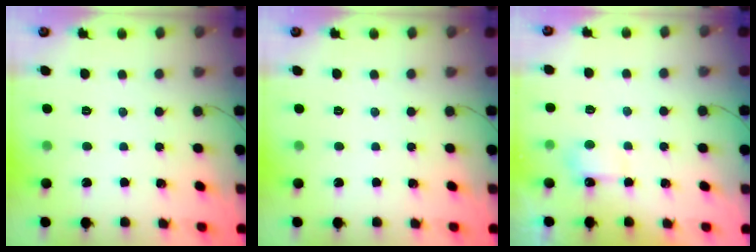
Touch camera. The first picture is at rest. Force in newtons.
{"total": 0.0}
{"total": 3.2, "press": 3.0, "slide": 1.1}